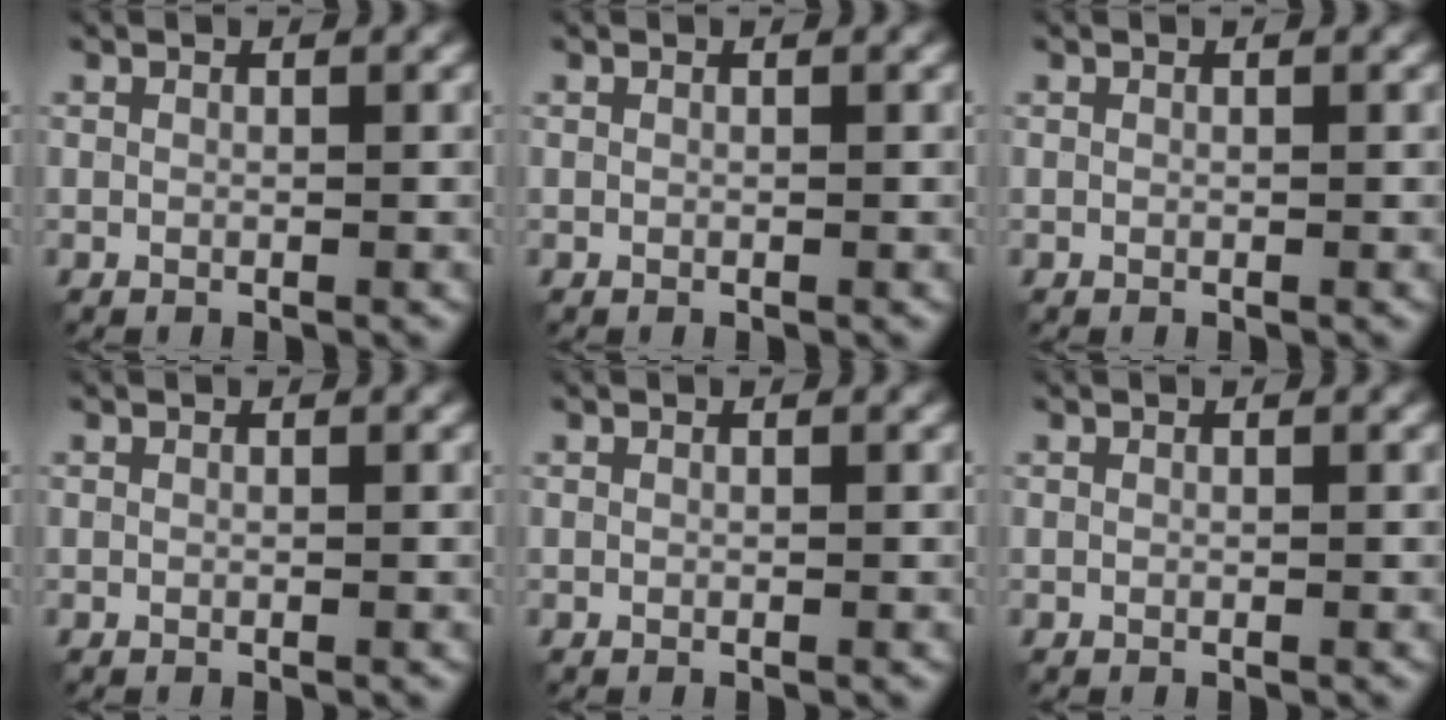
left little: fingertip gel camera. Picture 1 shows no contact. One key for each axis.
{"total": 0.0}
{"total": 0.0}
{"total": 0.0}
{"total": 0.0}
{"total": 0.0}